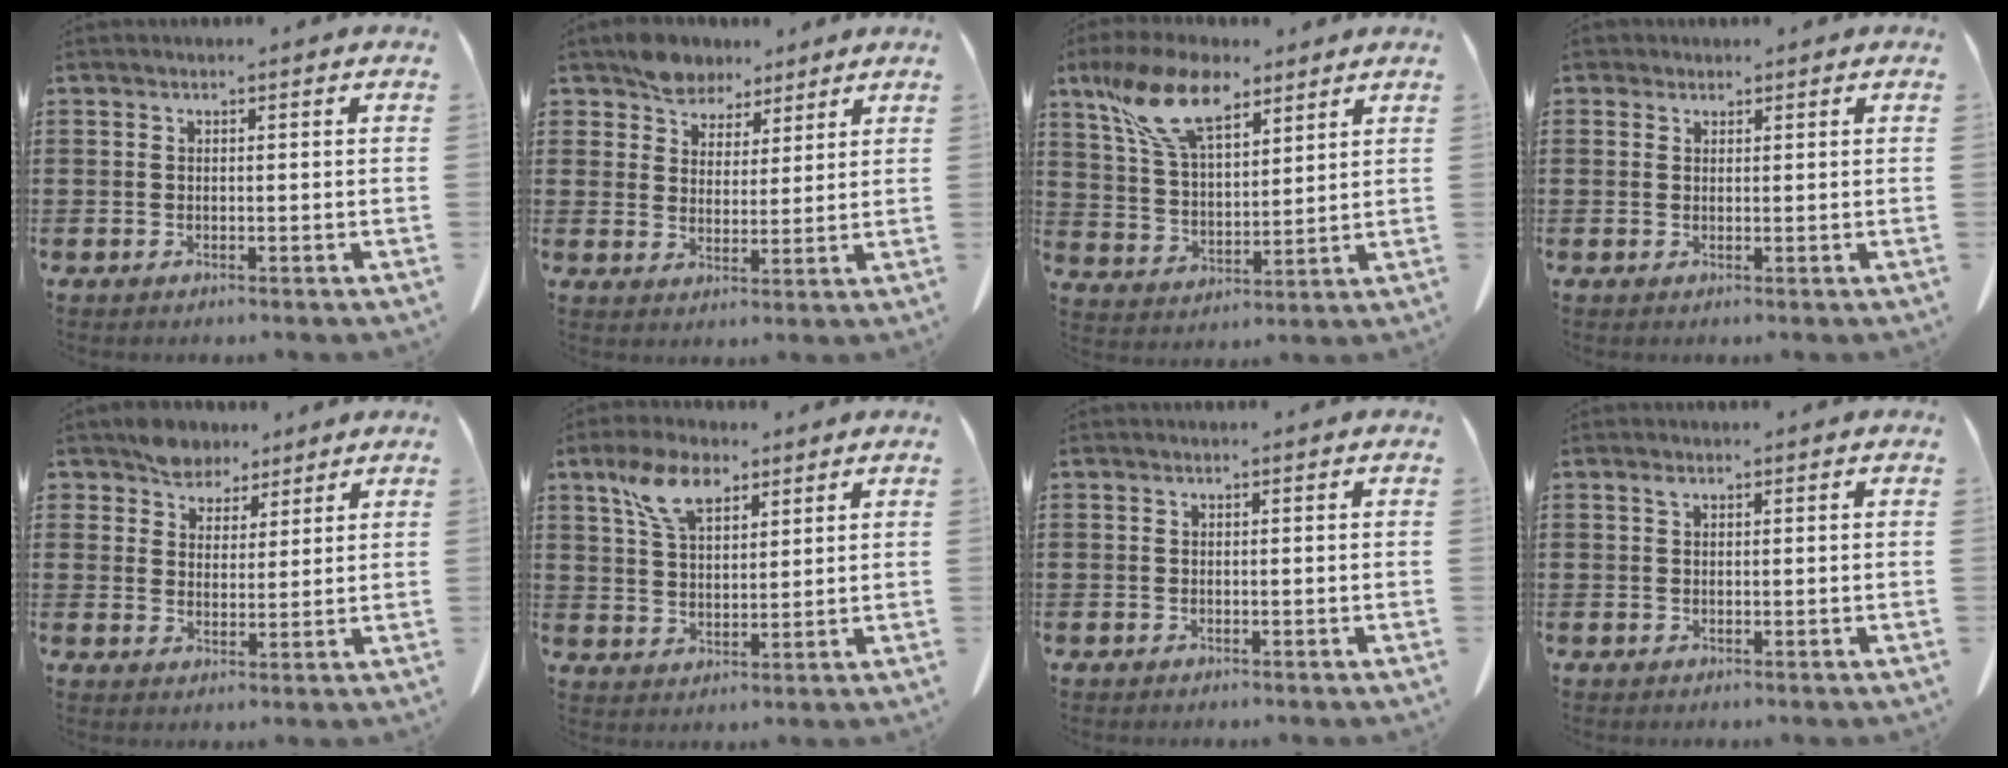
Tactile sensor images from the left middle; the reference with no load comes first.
{"total": 5.8, "force": [5.0, 2.8, 0.6], "torque": [-0.036, -0.006, 0.097]}
{"total": 12.2, "force": [8.0, 5.1, 7.7], "torque": [-0.177, -0.011, 0.151]}
{"total": 1.4, "force": [1.1, 0.8, 0.2], "torque": [-0.009, 0.004, 0.024]}
{"total": 5.1, "force": [4.5, 2.3, 0.3], "torque": [-0.028, -0.006, 0.087]}
{"total": 8.1, "force": [5.0, 3.8, 5.2], "torque": [-0.117, 0.008, 0.094]}
{"total": 0.0}
{"total": 0.7, "force": [0.4, 0.3, 0.5], "torque": [-0.013, 0.000, 0.009]}